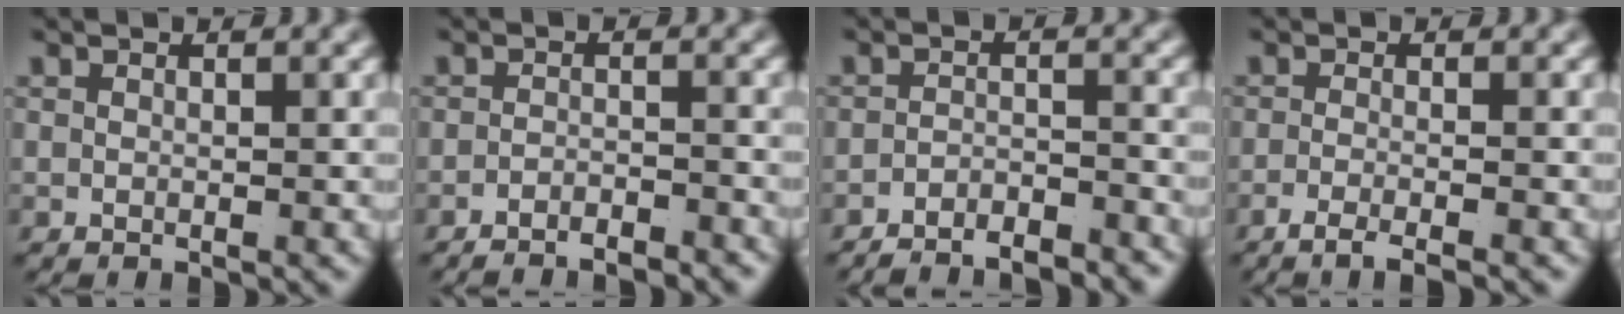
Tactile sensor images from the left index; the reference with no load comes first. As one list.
[{"total": 3.1, "force": [-3.0, 0.2, 0.3], "torque": [0.001, -0.010, -0.050]}, {"total": 4.7, "force": [-4.6, 0.6, 0.5], "torque": [0.001, -0.018, -0.074]}, {"total": 3.4, "force": [-2.9, 0.4, 1.8], "torque": [-0.032, -0.008, -0.045]}]